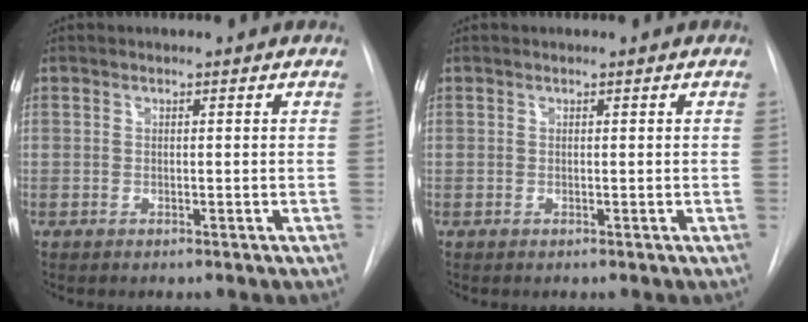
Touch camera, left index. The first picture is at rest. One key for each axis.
{"total": 0.0}